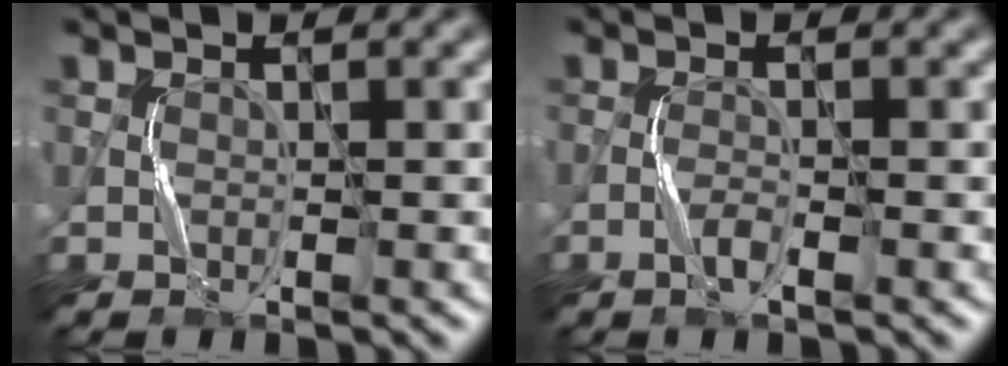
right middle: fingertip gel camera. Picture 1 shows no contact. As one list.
[{"total": 1.1, "force": [-0.7, 0.1, 0.9], "torque": [-0.018, 0.004, -0.016]}]